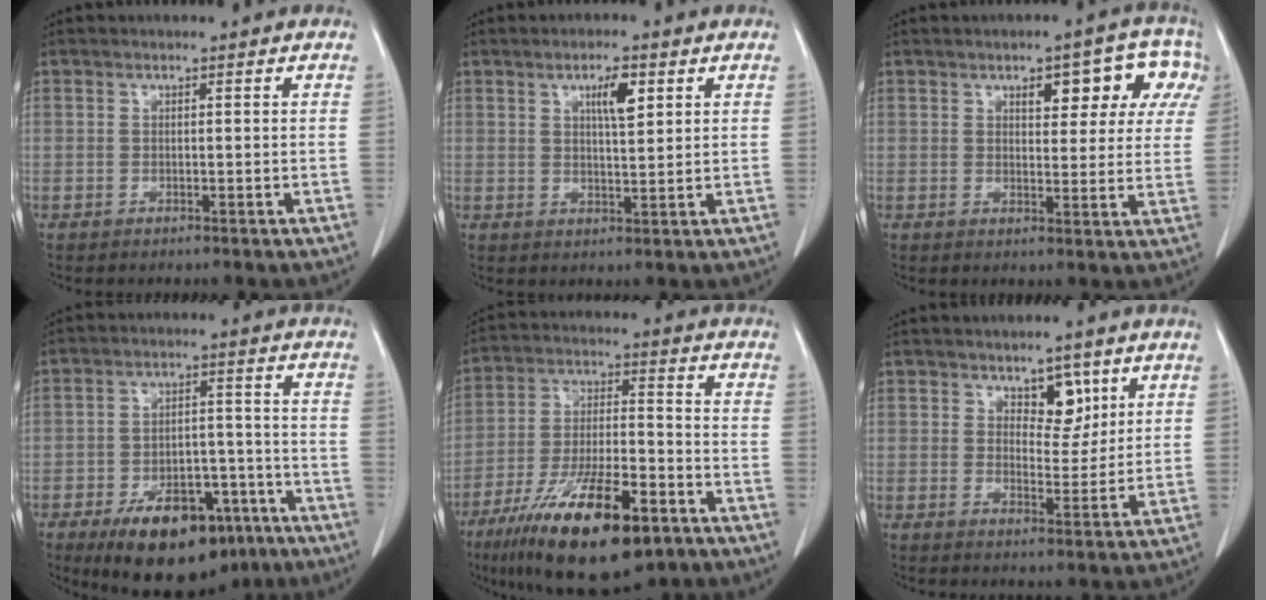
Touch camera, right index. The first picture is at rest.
{"total": 4.4, "force": [2.0, 1.0, 3.9], "torque": [-0.066, 0.000, 0.035]}
{"total": 9.3, "force": [4.3, 4.1, 7.2], "torque": [-0.072, 0.025, 0.050]}
{"total": 16.4, "force": [-10.5, 7.9, 9.7], "torque": [-0.142, 0.021, -0.156]}
{"total": 19.0, "force": [-11.3, 4.9, 14.4], "torque": [-0.257, -0.028, -0.193]}
{"total": 5.0, "force": [2.8, 2.7, 3.2], "torque": [-0.035, -0.002, 0.044]}